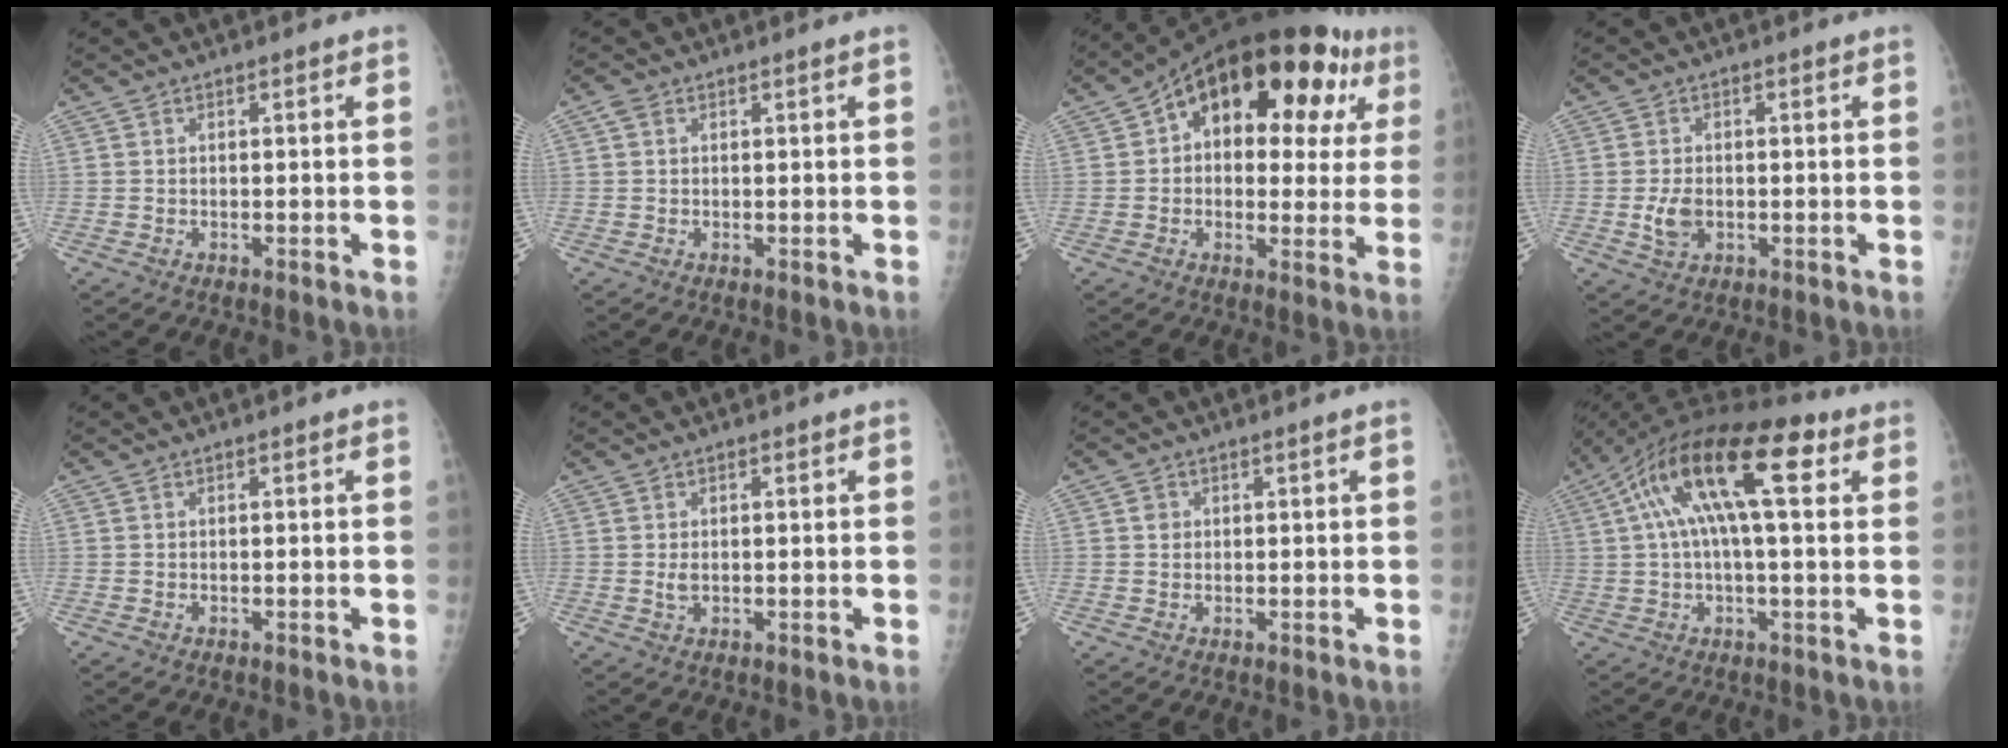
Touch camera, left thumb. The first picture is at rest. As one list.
[{"total": 1.2, "force": [0.5, 0.6, 1.0], "torque": [-0.025, 0.008, 0.013]}, {"total": 21.0, "force": [7.0, 12.1, 15.6], "torque": [-0.173, 0.026, 0.090]}, {"total": 4.0, "force": [-0.7, 2.6, 2.9], "torque": [-0.056, -0.002, -0.009]}, {"total": 0.0}, {"total": 1.5, "force": [0.2, 0.9, 1.2], "torque": [-0.022, -0.003, 0.006]}, {"total": 1.1, "force": [0.4, 0.8, 0.6], "torque": [-0.004, 0.000, 0.006]}, {"total": 16.0, "force": [4.8, 5.5, 14.2], "torque": [-0.254, 0.036, 0.074]}]